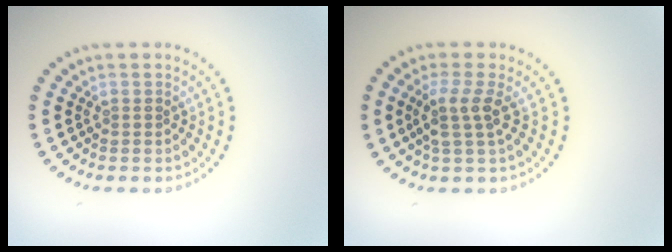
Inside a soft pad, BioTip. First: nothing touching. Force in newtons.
{"total": 2.6, "press": 2.0, "slide": 1.5}